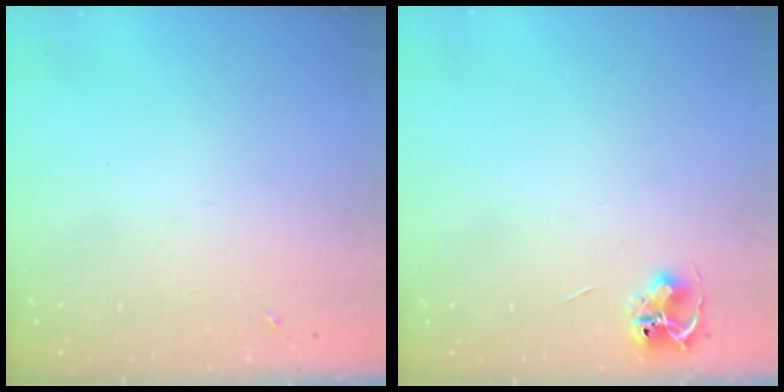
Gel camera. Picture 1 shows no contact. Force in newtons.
{"total": 6.5, "press": 6.5, "slide": 0.5}